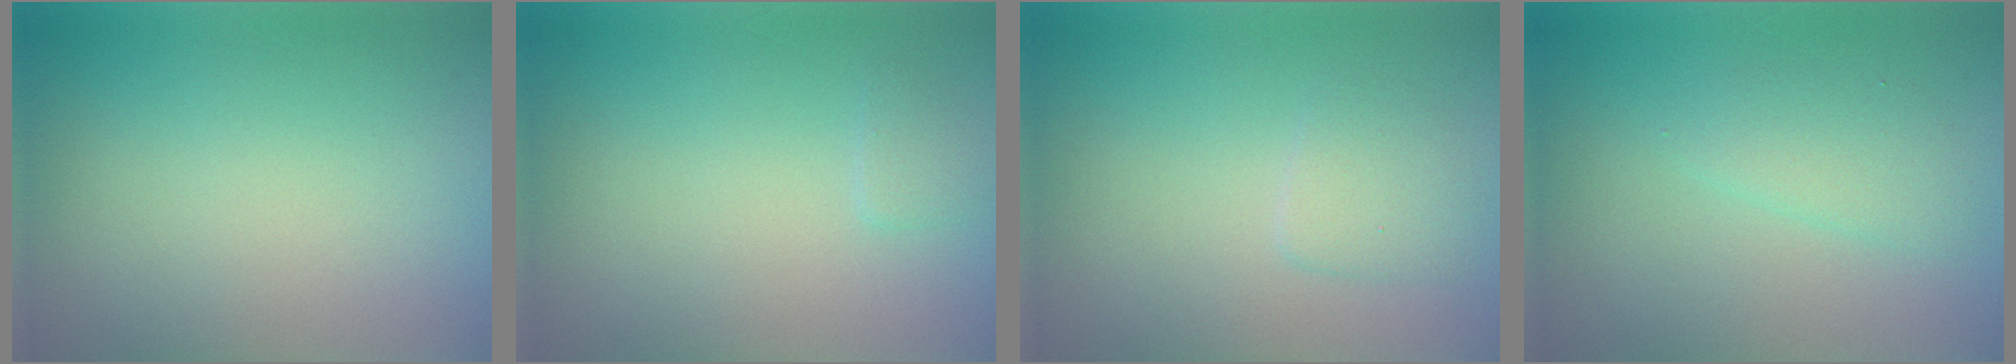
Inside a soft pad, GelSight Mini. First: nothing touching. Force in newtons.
{"total": 0.8, "press": 0.8, "slide": 0.0}
{"total": 1.6, "press": 1.6, "slide": 0.1}
{"total": 1.9, "press": 1.9, "slide": 0.1}